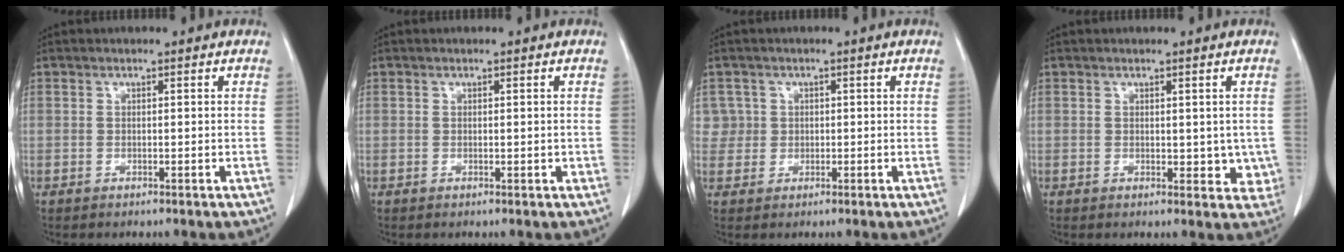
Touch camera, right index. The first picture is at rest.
{"total": 0.8, "force": [0.1, 0.3, 0.7], "torque": [-0.009, -0.002, 0.003]}
{"total": 2.9, "force": [0.7, 2.7, -0.4], "torque": [0.025, 0.007, 0.008]}
{"total": 3.8, "force": [0.1, 2.3, 3.0], "torque": [-0.011, -0.004, 0.004]}